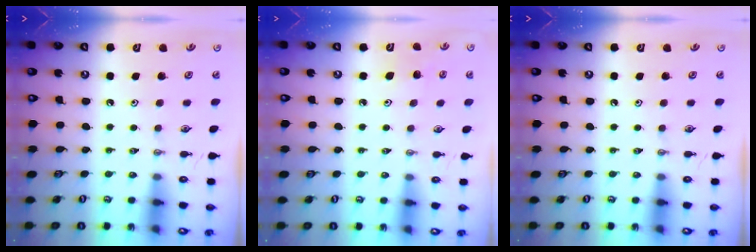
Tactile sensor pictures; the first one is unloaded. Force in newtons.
{"total": 4.4, "press": 4.0, "slide": 1.9}
{"total": 0.0}